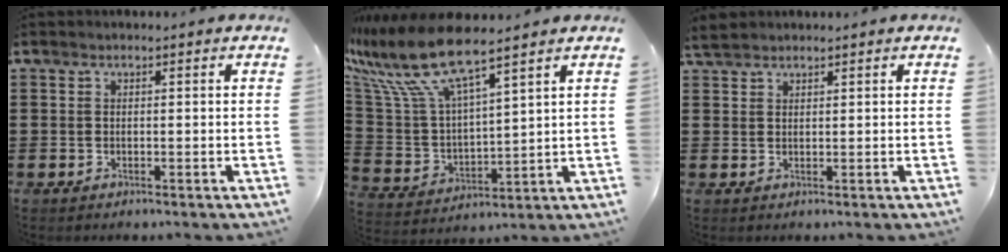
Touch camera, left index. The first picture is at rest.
{"total": 10.6, "force": [8.5, 1.2, 6.3], "torque": [-0.177, -0.057, 0.140]}
{"total": 2.0, "force": [1.8, 0.5, 0.5], "torque": [-0.015, 0.003, 0.036]}